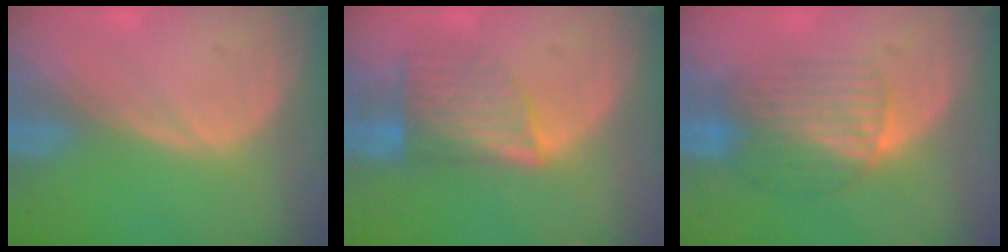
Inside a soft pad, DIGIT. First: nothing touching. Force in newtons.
{"total": 7.2, "press": 6.4, "slide": 3.3}
{"total": 6.5, "press": 6.4, "slide": 1.0}